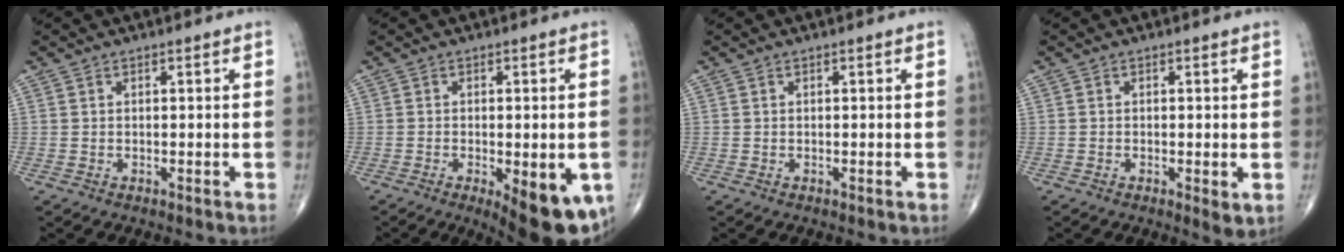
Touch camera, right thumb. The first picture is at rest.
{"total": 13.3, "force": [-4.9, 5.1, 11.3], "torque": [-0.117, -0.006, -0.052]}
{"total": 0.0}
{"total": 2.3, "force": [-0.5, 0.7, 2.2], "torque": [-0.038, -0.010, -0.011]}